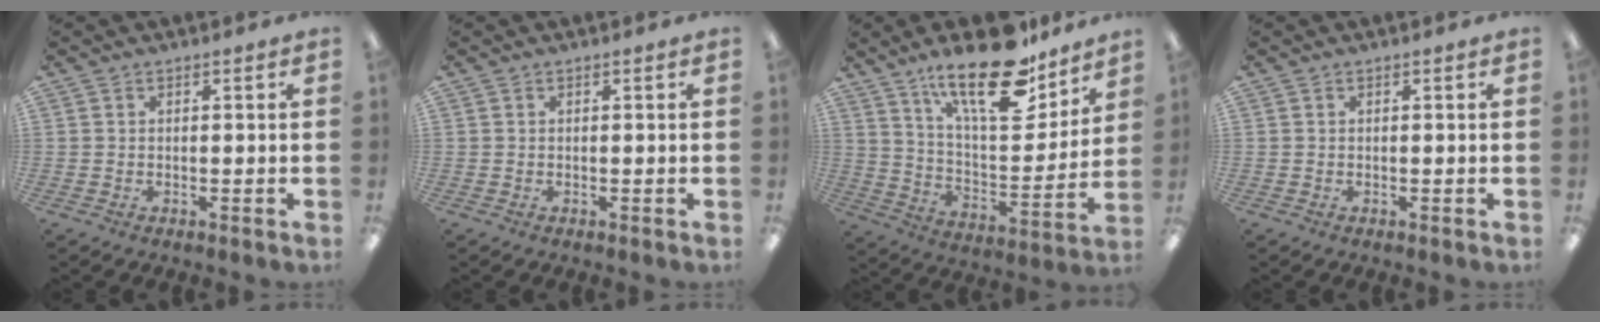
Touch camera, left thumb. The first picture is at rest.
{"total": 0.0}
{"total": 22.8, "force": [15.8, 8.2, 14.2], "torque": [-0.224, -0.097, 0.266]}
{"total": 0.0}